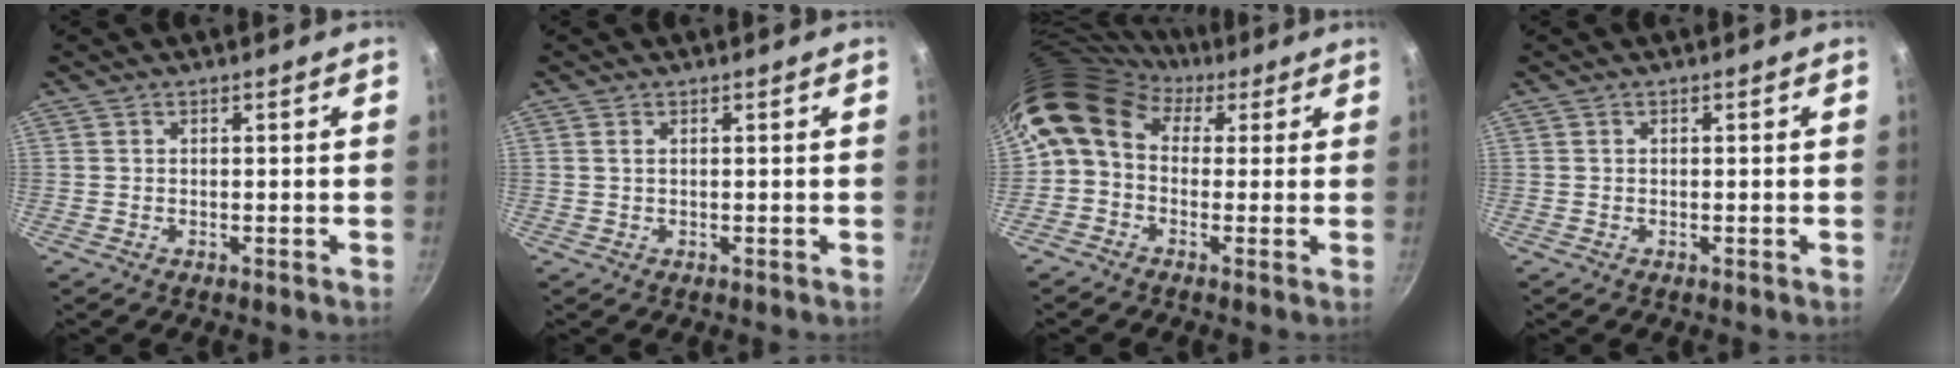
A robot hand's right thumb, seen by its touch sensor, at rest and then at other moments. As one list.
[{"total": 0.9, "force": [0.3, 0.4, 0.7], "torque": [-0.013, 0.000, 0.005]}, {"total": 12.1, "force": [2.8, 9.4, 7.1], "torque": [-0.134, 0.026, 0.023]}, {"total": 0.0}]